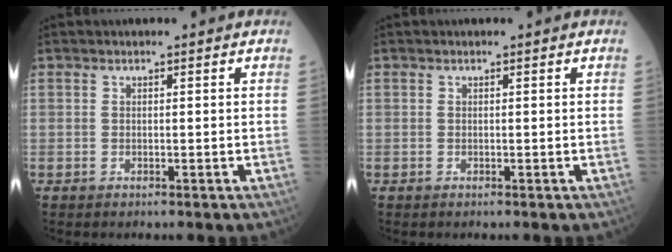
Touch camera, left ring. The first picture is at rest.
{"total": 0.0}